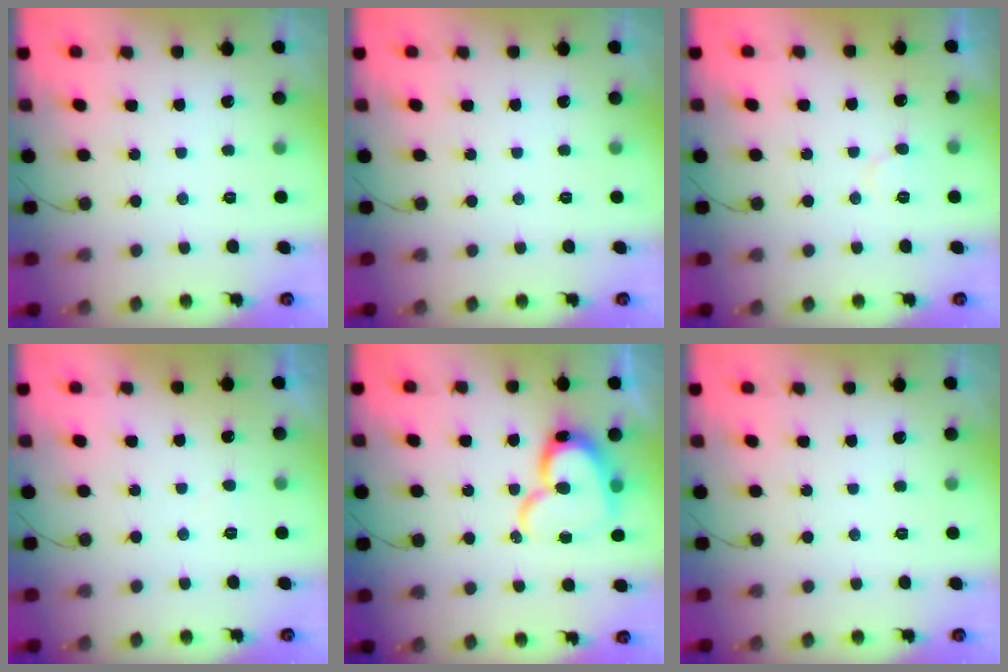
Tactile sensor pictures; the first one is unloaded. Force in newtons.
{"total": 0.0}
{"total": 4.7, "press": 4.6, "slide": 0.5}
{"total": 2.3, "press": 2.3, "slide": 0.1}
{"total": 16.5, "press": 16.5, "slide": 1.3}
{"total": 0.0}